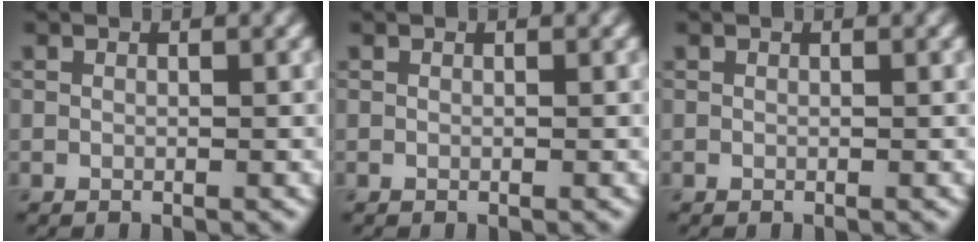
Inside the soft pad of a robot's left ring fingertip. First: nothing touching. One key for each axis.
{"total": 0.0}
{"total": 0.0}